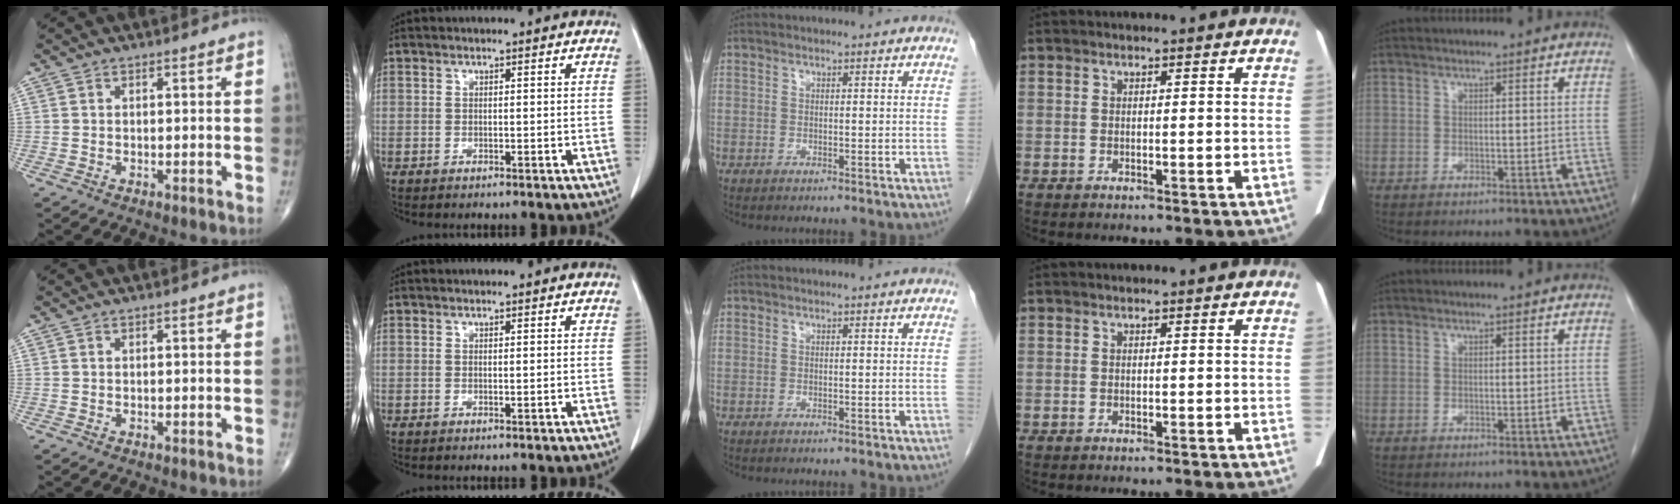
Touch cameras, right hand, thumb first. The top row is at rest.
{}